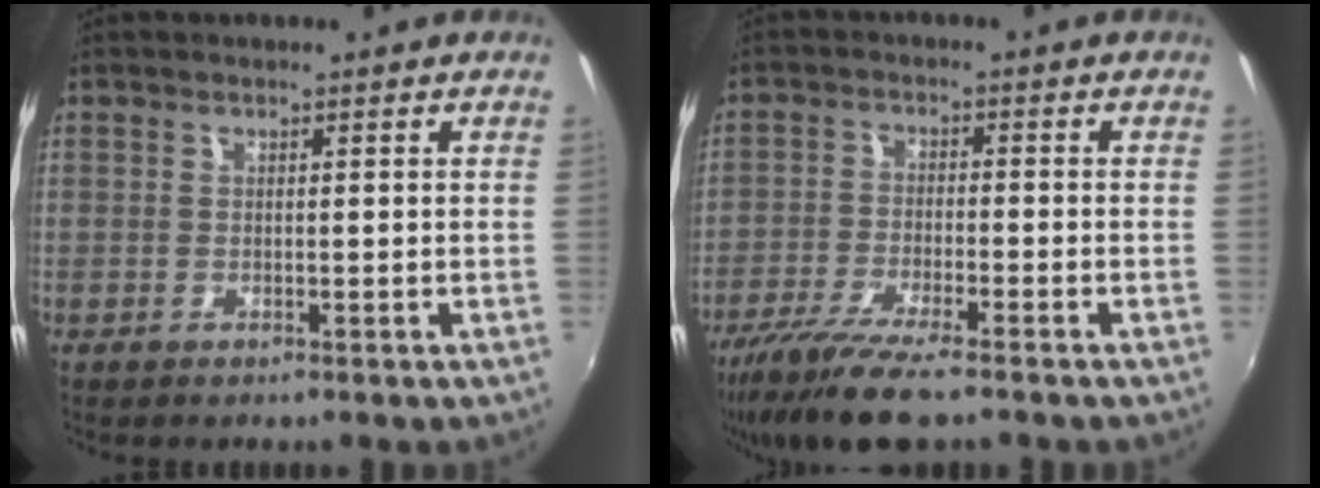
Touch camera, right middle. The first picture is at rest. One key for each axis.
{"total": 11.0, "fx": -8.5, "fy": 1.7, "fz": 6.8, "tx": -0.155, "ty": -0.039, "tz": -0.156}